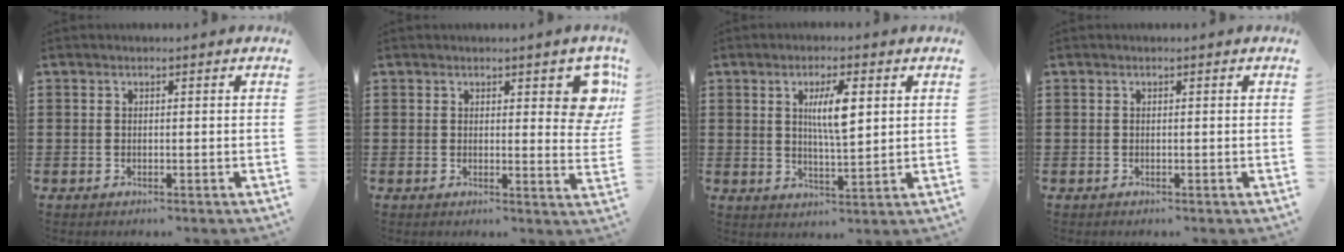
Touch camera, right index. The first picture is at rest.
{"total": 4.9, "force": [2.7, 1.9, 3.6], "torque": [-0.037, -0.008, 0.041]}
{"total": 6.1, "force": [1.7, 1.5, 5.7], "torque": [-0.107, 0.004, 0.024]}
{"total": 0.0}